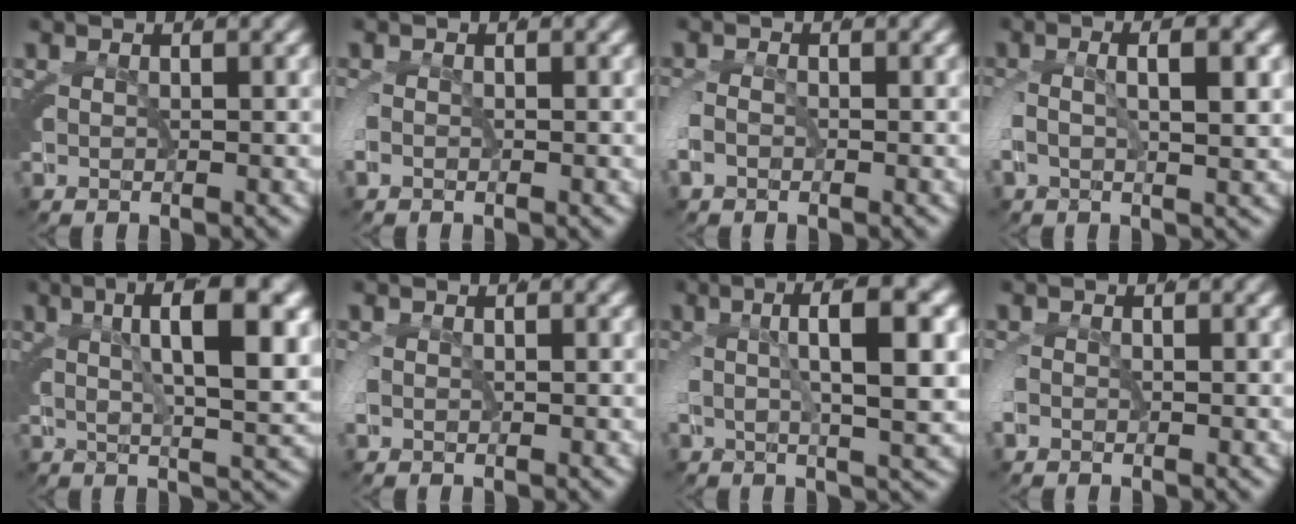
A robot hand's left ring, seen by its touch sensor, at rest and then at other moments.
{"total": 1.4, "force": [-0.9, 1.1, 0.4], "torque": [-0.024, -0.007, -0.014]}
{"total": 1.9, "force": [-1.1, 1.5, 0.5], "torque": [-0.029, -0.008, -0.020]}
{"total": 2.7, "force": [-0.3, 1.0, 2.5], "torque": [-0.046, 0.003, -0.003]}
{"total": 6.6, "force": [2.4, 1.2, 6.0], "torque": [-0.087, 0.015, 0.037]}
{"total": 1.1, "force": [-0.5, 0.9, 0.2], "torque": [-0.021, -0.008, -0.006]}
{"total": 5.3, "force": [1.3, 1.1, 5.0], "torque": [-0.078, 0.010, 0.018]}
{"total": 1.8, "force": [-0.8, 1.5, 0.4], "torque": [-0.026, -0.006, -0.016]}